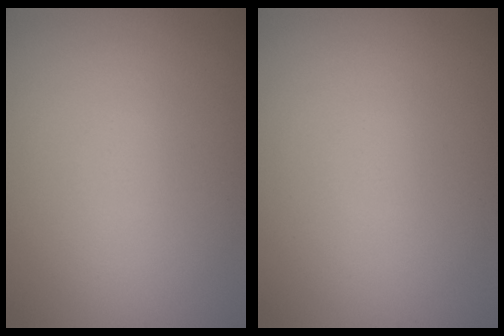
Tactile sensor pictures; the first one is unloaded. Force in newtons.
{"total": 0.0}